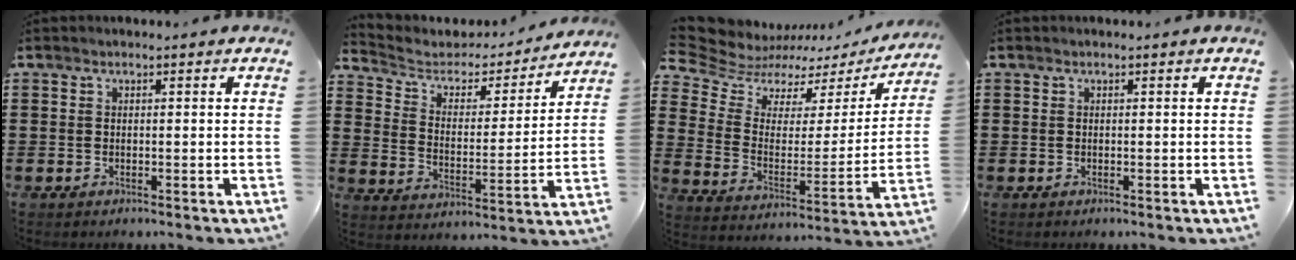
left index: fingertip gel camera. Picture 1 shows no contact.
{"total": 3.7, "force": [3.0, 2.1, 0.8], "torque": [-0.042, -0.020, 0.042]}
{"total": 5.7, "force": [4.9, 2.8, 1.1], "torque": [-0.059, -0.034, 0.083]}
{"total": 0.0}